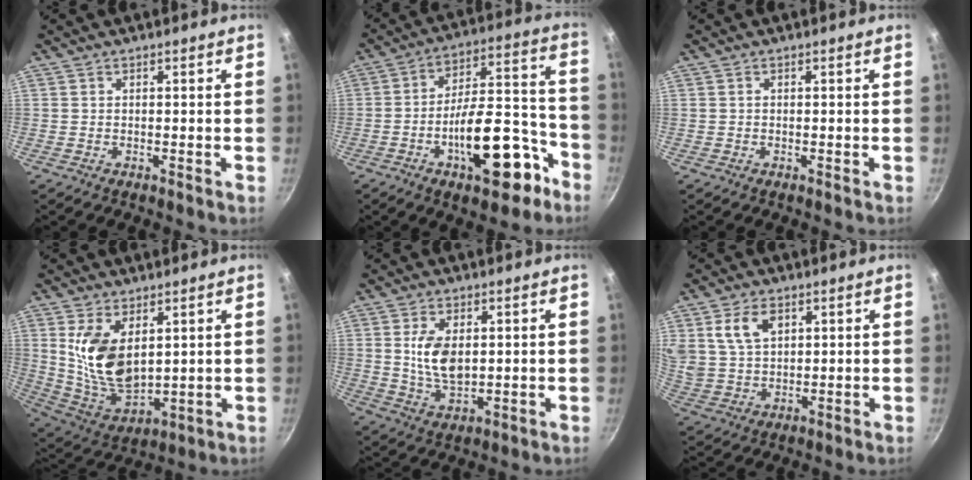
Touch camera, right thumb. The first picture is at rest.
{"total": 19.1, "force": [-8.8, 8.2, 14.9], "torque": [-0.183, 0.076, -0.124]}
{"total": 0.0}
{"total": 13.8, "force": [3.9, 7.8, 10.7], "torque": [-0.188, -0.041, 0.091]}
{"total": 8.5, "force": [1.4, 4.9, 6.8], "torque": [-0.121, -0.017, 0.032]}
{"total": 8.5, "force": [3.5, 5.6, 5.2], "torque": [-0.085, -0.012, 0.075]}